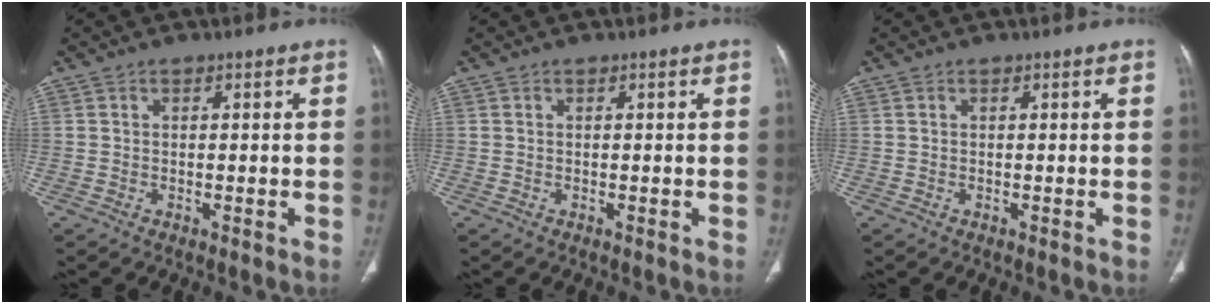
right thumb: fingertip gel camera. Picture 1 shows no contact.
{"total": 0.0}
{"total": 0.0}